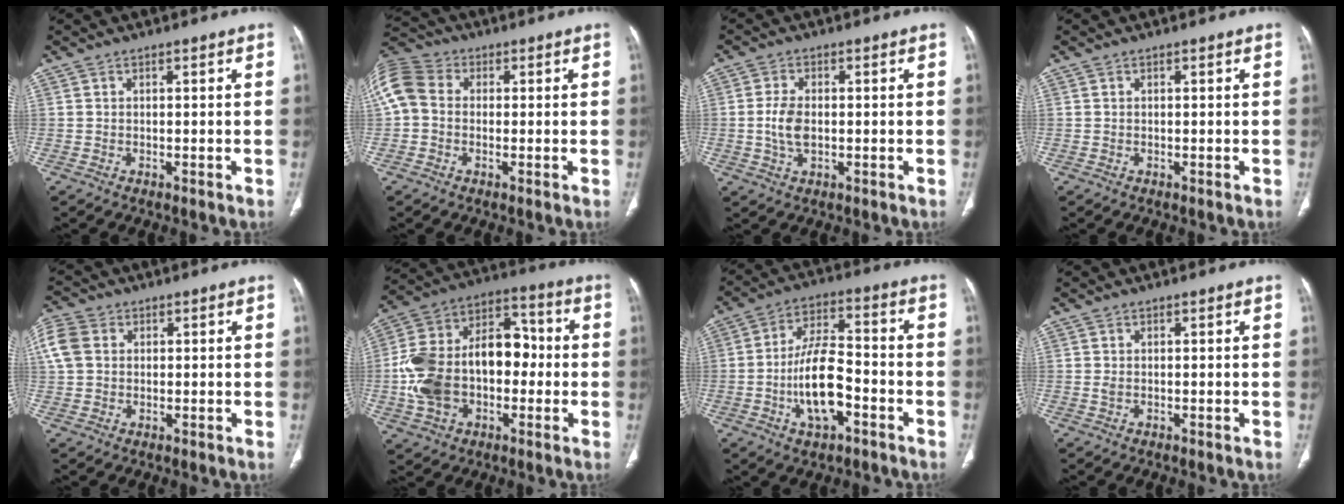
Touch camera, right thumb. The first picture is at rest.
{"total": 11.3, "force": [0.8, 9.2, 6.5], "torque": [-0.147, 0.033, 0.006]}
{"total": 5.1, "force": [-0.4, 3.0, 4.1], "torque": [-0.088, 0.002, -0.007]}
{"total": 0.0}
{"total": 7.3, "force": [1.6, 5.7, 4.2], "torque": [-0.096, 0.016, 0.029]}
{"total": 21.1, "force": [-2.1, 13.8, 15.7], "torque": [-0.268, 0.051, -0.033]}
{"total": 12.3, "force": [-4.1, 5.7, 10.1], "torque": [-0.174, 0.035, -0.073]}
{"total": 0.6, "force": [0.0, 0.3, 0.5], "torque": [-0.013, 0.000, 0.002]}